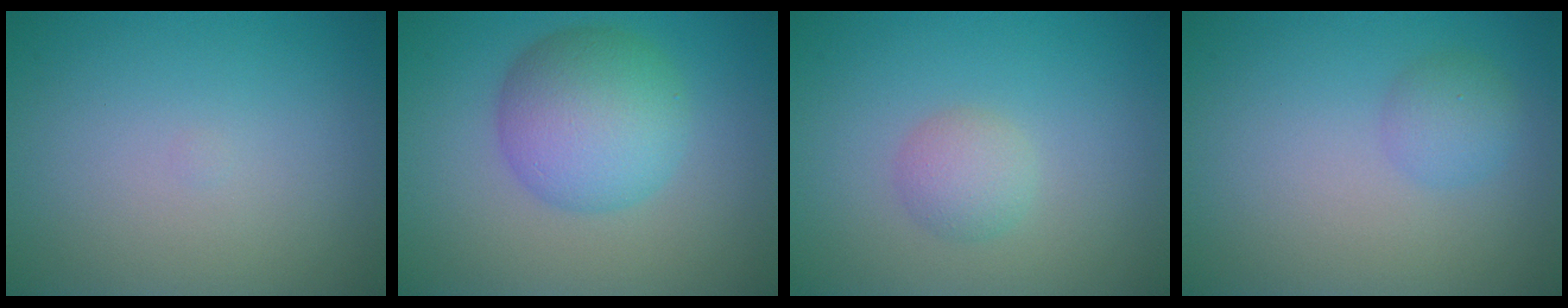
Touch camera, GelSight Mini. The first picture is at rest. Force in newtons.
{"total": 6.5, "press": 6.5, "slide": 0.2}
{"total": 2.0, "press": 2.0, "slide": 0.0}
{"total": 1.9, "press": 1.9, "slide": 0.1}